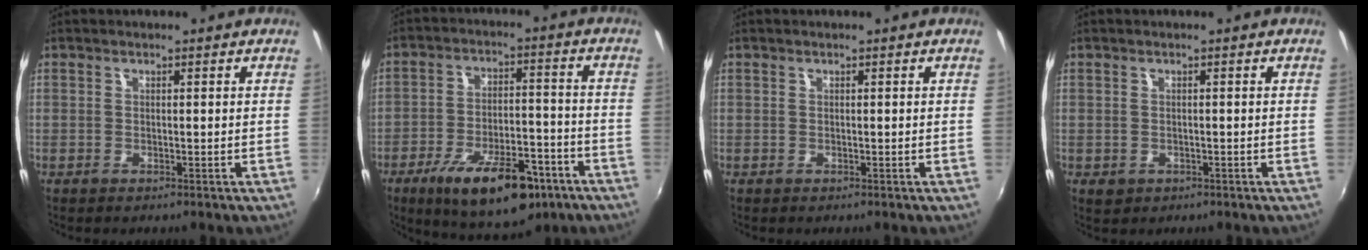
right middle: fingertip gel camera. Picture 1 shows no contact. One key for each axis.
{"total": 17.8, "fx": -10.8, "fy": 6.7, "fz": 12.4, "tx": -0.212, "ty": -0.014, "tz": -0.156}
{"total": 0.0}
{"total": 1.9, "fx": -0.6, "fy": 1.6, "fz": 0.8, "tx": -0.016, "ty": -0.004, "tz": -0.007}